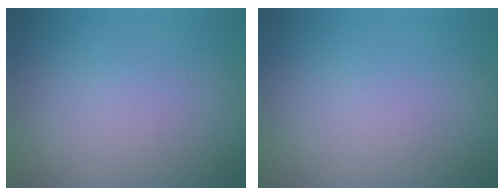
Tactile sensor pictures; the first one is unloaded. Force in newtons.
{"total": 0.0}